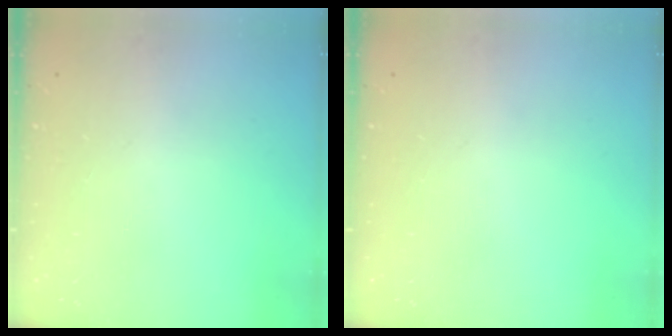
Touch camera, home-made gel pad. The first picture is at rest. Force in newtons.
{"total": 0.0}